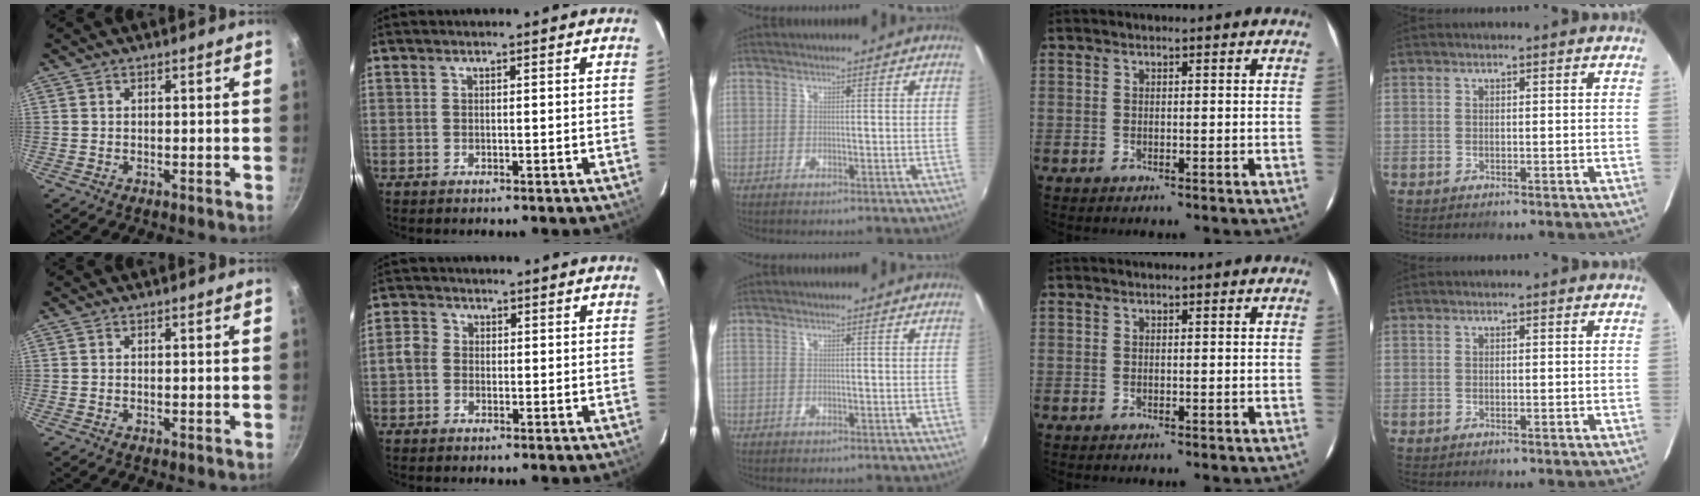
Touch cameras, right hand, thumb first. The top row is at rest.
{"index": {"total": 3.0, "force": [-0.7, 2.7, 1.2], "torque": [-0.021, 0.008, -0.021]}}